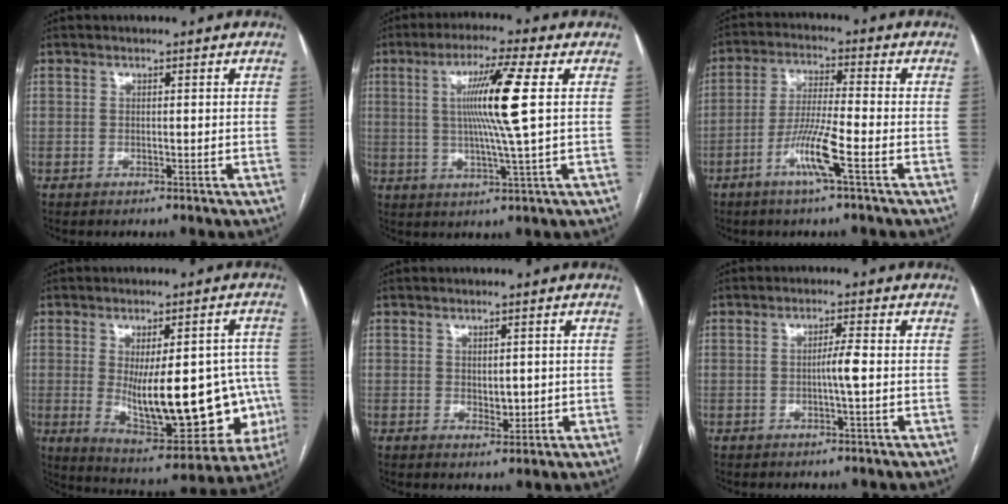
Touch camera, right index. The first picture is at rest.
{"total": 10.5, "force": [1.7, -1.4, 10.3], "torque": [-0.188, 0.000, 0.031]}
{"total": 12.0, "force": [-5.4, 0.1, 10.8], "torque": [-0.218, -0.009, -0.107]}
{"total": 20.8, "force": [-2.8, 7.3, 19.3], "torque": [-0.217, 0.009, -0.007]}
{"total": 2.6, "force": [0.0, 1.4, 2.1], "torque": [-0.032, -0.005, 0.008]}
{"total": 3.7, "force": [-0.6, -0.2, 3.6], "torque": [-0.062, 0.003, -0.010]}